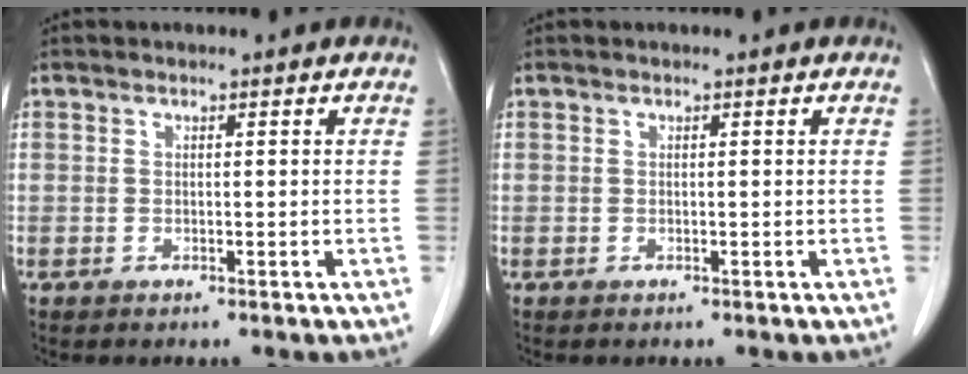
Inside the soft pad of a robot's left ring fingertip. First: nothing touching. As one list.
[{"total": 0.0}]